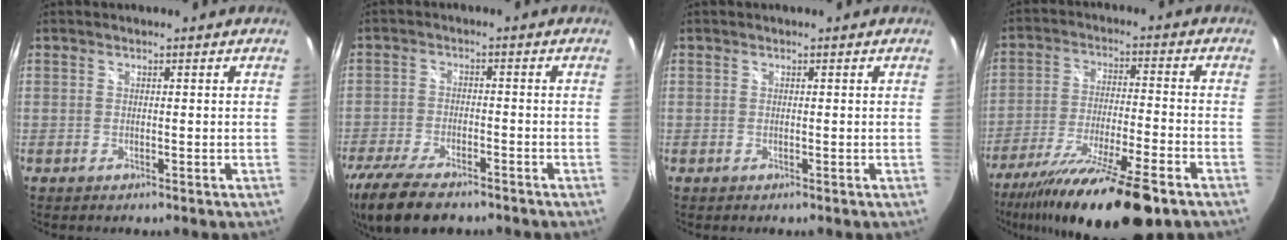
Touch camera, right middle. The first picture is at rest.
{"total": 14.4, "force": [-11.1, 4.8, 7.9], "torque": [-0.185, -0.046, -0.191]}
{"total": 0.0}
{"total": 20.2, "force": [-15.1, 2.3, 13.2], "torque": [-0.247, -0.044, -0.250]}